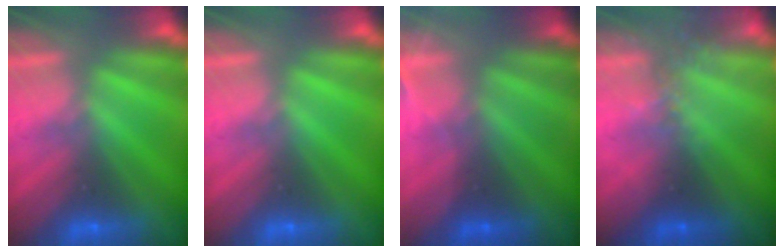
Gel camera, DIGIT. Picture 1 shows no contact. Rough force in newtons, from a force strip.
{"total": 0.0}
{"total": 2.9}
{"total": 2.3}